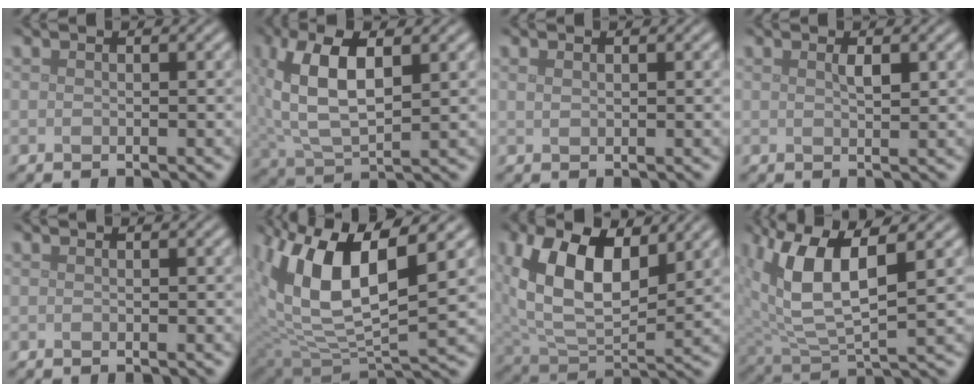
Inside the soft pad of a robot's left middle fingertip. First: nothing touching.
{"total": 8.8, "force": [2.6, 4.3, 7.2], "torque": [-0.160, 0.010, 0.045]}
{"total": 0.7, "force": [0.4, 0.4, 0.4], "torque": [-0.011, -0.001, 0.010]}
{"total": 1.1, "force": [0.5, 0.2, 0.9], "torque": [-0.020, -0.001, 0.011]}
{"total": 0.0}
{"total": 12.5, "force": [3.9, 5.3, 10.7], "torque": [-0.217, -0.001, 0.075]}
{"total": 11.1, "force": [3.6, 6.3, 8.5], "torque": [-0.172, -0.005, 0.068]}
{"total": 8.5, "force": [2.7, 3.5, 7.3], "torque": [-0.160, -0.001, 0.048]}